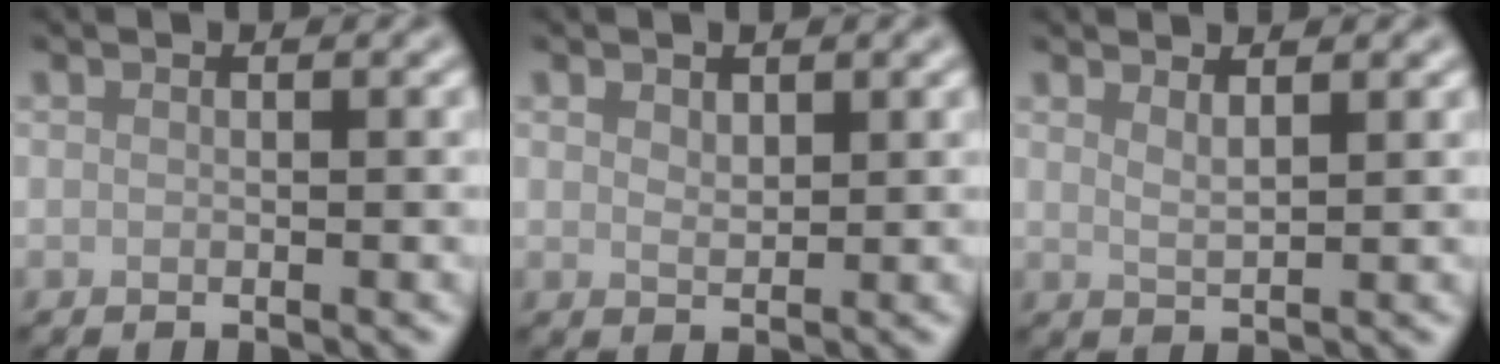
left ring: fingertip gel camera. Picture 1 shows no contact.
{"total": 1.4, "force": [0.9, 0.7, 0.8], "torque": [-0.016, -0.001, 0.020]}
{"total": 1.7, "force": [1.3, 0.5, 1.0], "torque": [-0.012, -0.001, 0.021]}